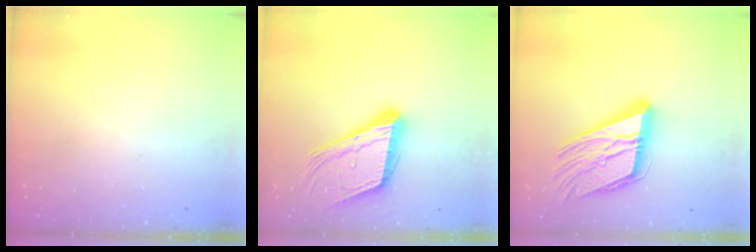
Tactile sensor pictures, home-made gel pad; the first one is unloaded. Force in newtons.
{"total": 18.7, "press": 18.4, "slide": 3.0}
{"total": 20.2, "press": 20.1, "slide": 2.1}